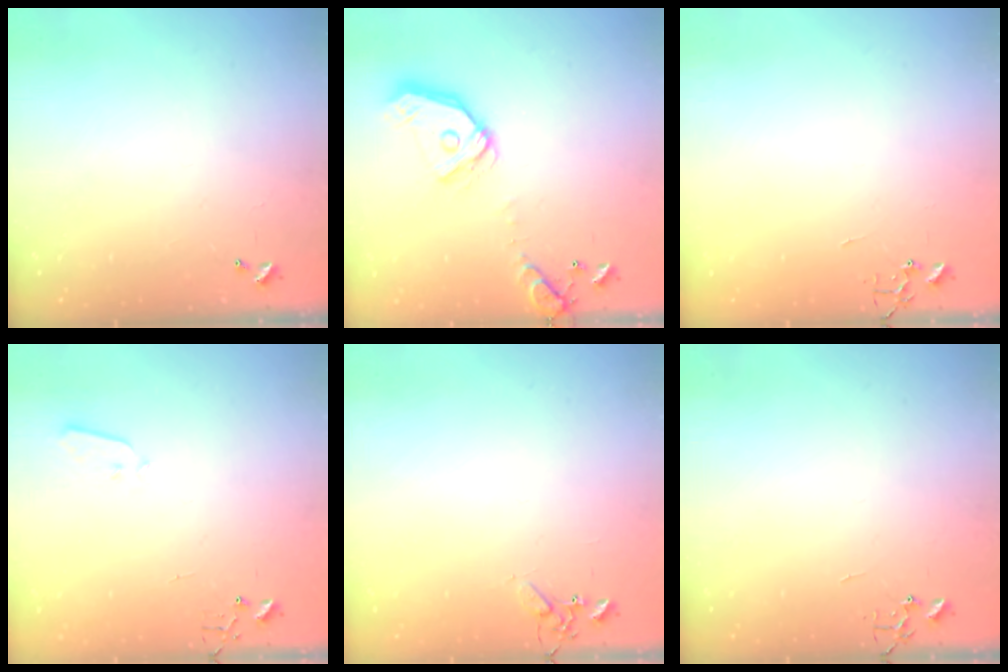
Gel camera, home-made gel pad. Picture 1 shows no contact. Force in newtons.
{"total": 15.9, "press": 15.7, "slide": 2.2}
{"total": 0.0}
{"total": 3.0, "press": 2.9, "slide": 0.7}
{"total": 4.7, "press": 4.6, "slide": 0.6}
{"total": 0.0}